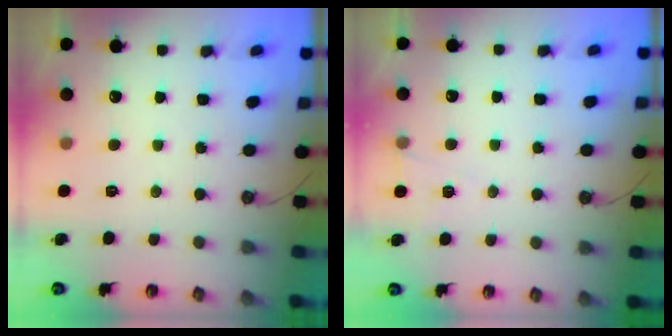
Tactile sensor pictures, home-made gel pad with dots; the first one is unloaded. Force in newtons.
{"total": 4.8, "press": 2.5, "slide": 4.1}